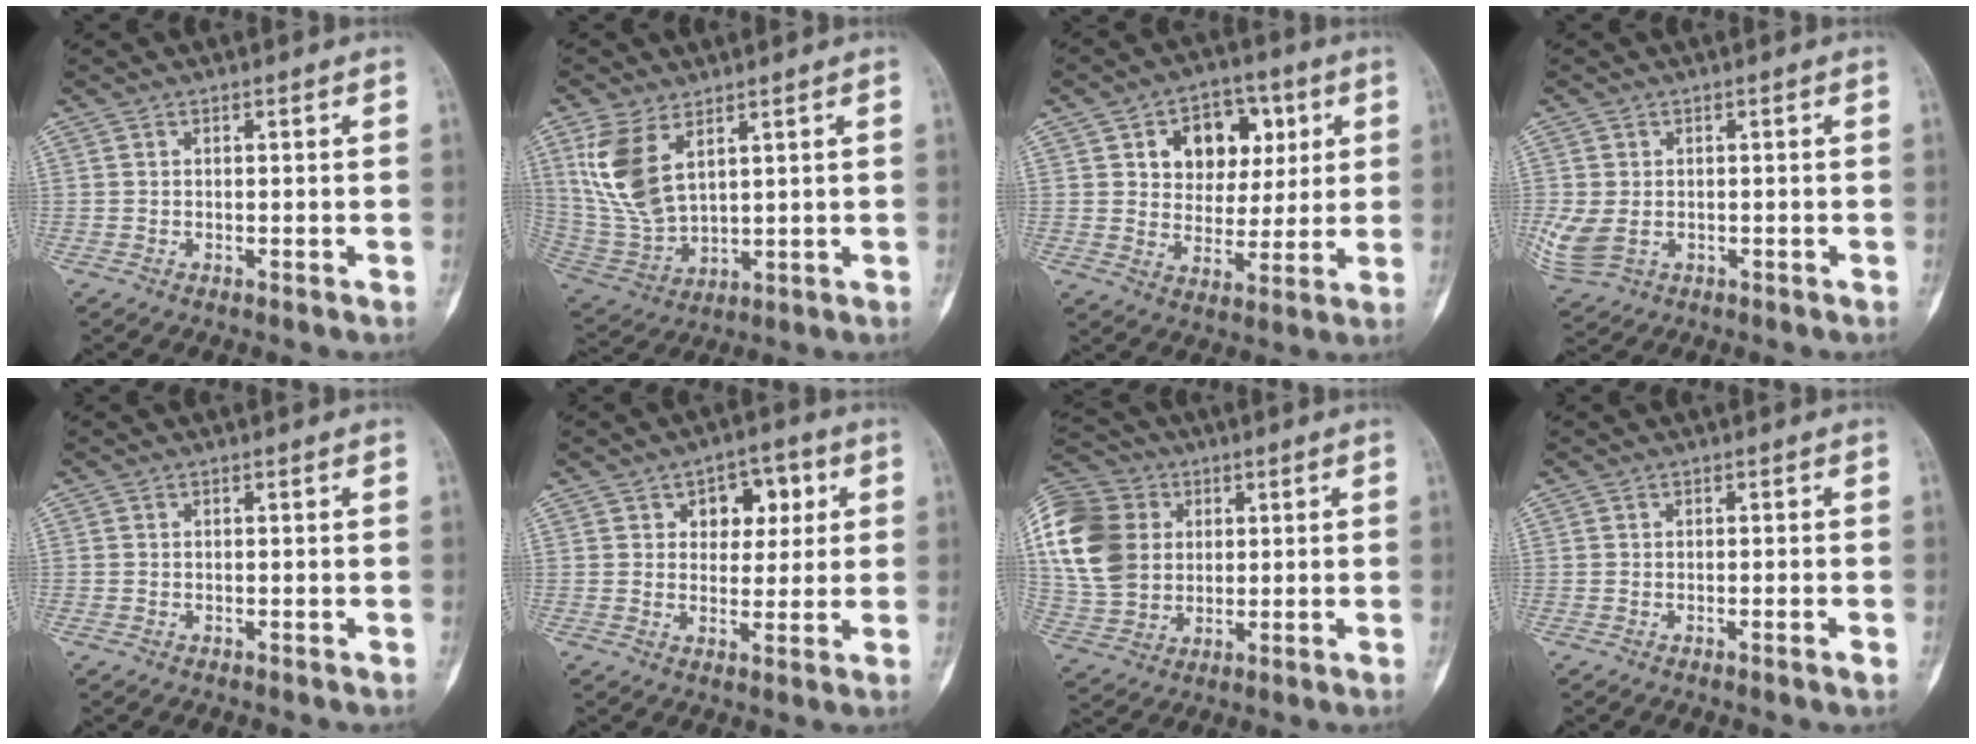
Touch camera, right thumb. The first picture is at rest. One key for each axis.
{"total": 12.1, "fx": 5.2, "fy": 6.4, "fz": 8.9, "tx": -0.188, "ty": -0.019, "tz": 0.122}
{"total": 12.7, "fx": 4.4, "fy": 9.4, "fz": 7.4, "tx": -0.056, "ty": -0.006, "tz": 0.069}
{"total": 6.3, "fx": -1.0, "fy": 4.4, "fz": 4.4, "tx": -0.110, "ty": -0.004, "tz": -0.011}
{"total": 0.0}
{"total": 8.1, "fx": 2.8, "fy": 5.5, "fz": 5.3, "tx": -0.025, "ty": -0.005, "tz": 0.033}
{"total": 18.3, "fx": 3.3, "fy": 14.7, "fz": 10.4, "tx": -0.216, "ty": 0.010, "tz": 0.061}
{"total": 1.3, "fx": -0.6, "fy": 0.0, "fz": 1.2, "tx": -0.021, "ty": -0.001, "tz": -0.008}